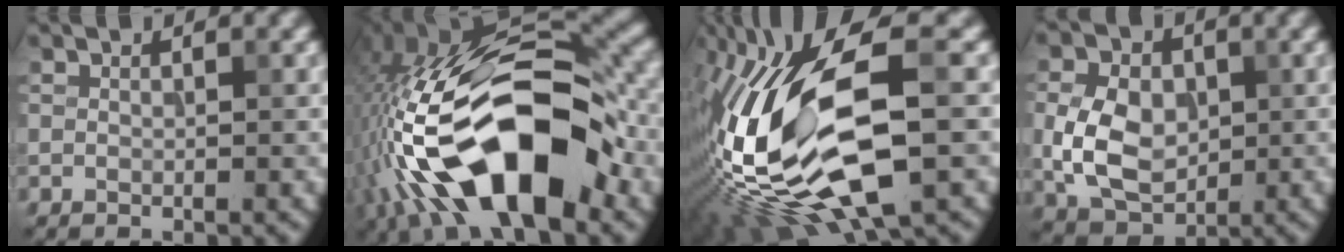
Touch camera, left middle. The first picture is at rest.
{"total": 15.8, "force": [-6.0, 6.5, 13.0], "torque": [-0.219, 0.021, -0.100]}
{"total": 17.5, "force": [-3.4, 6.5, 15.9], "torque": [-0.324, 0.012, -0.063]}
{"total": 6.4, "force": [-0.3, 4.6, 4.5], "torque": [-0.090, 0.002, -0.009]}